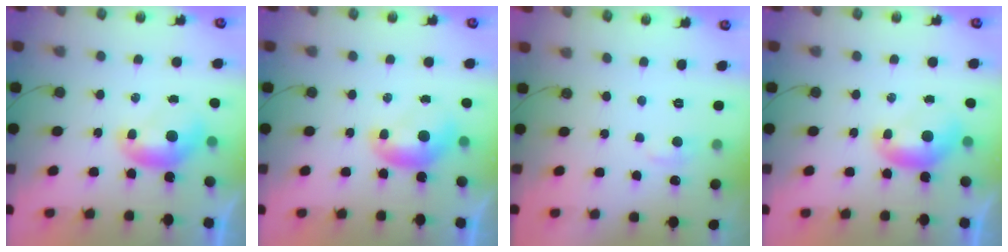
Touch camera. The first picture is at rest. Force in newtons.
{"total": 0.0}
{"total": 1.7, "press": 1.5, "slide": 0.7}
{"total": 0.0}